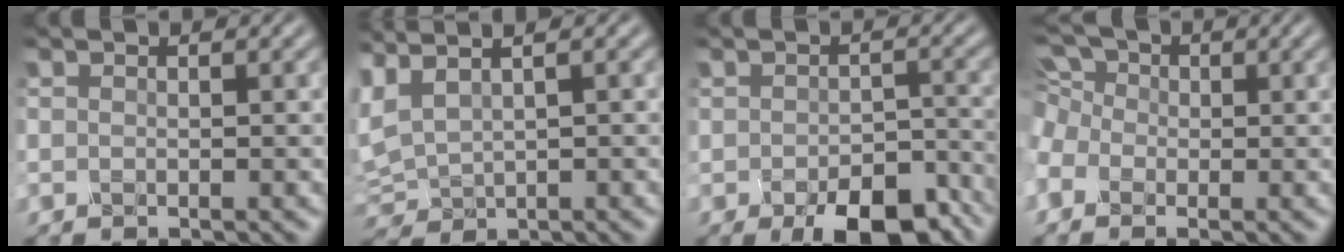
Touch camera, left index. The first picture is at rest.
{"total": 2.5, "force": [1.5, 1.0, 1.8], "torque": [-0.062, 0.013, 0.040]}
{"total": 6.6, "force": [-4.1, 3.0, 4.2], "torque": [-0.054, -0.014, -0.050]}
{"total": 5.8, "force": [0.4, 4.8, 3.3], "torque": [-0.092, 0.026, -0.023]}